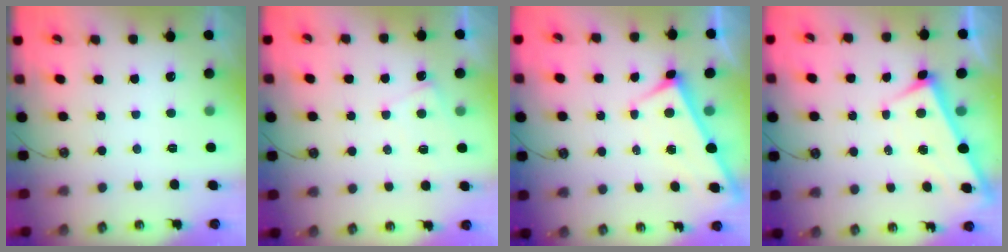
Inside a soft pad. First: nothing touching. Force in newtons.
{"total": 3.9, "press": 3.9, "slide": 0.2}
{"total": 3.0, "press": 3.0, "slide": 0.1}
{"total": 2.4, "press": 2.4, "slide": 0.2}